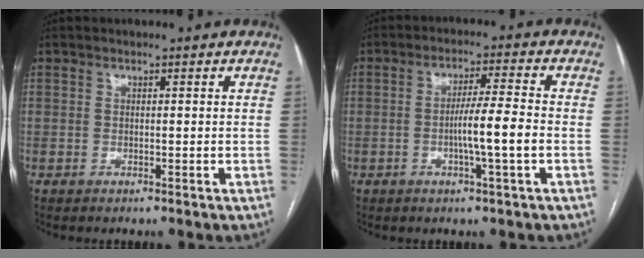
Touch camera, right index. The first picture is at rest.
{"total": 6.7, "force": [-1.6, -0.6, 6.5], "torque": [-0.112, 0.000, -0.030]}